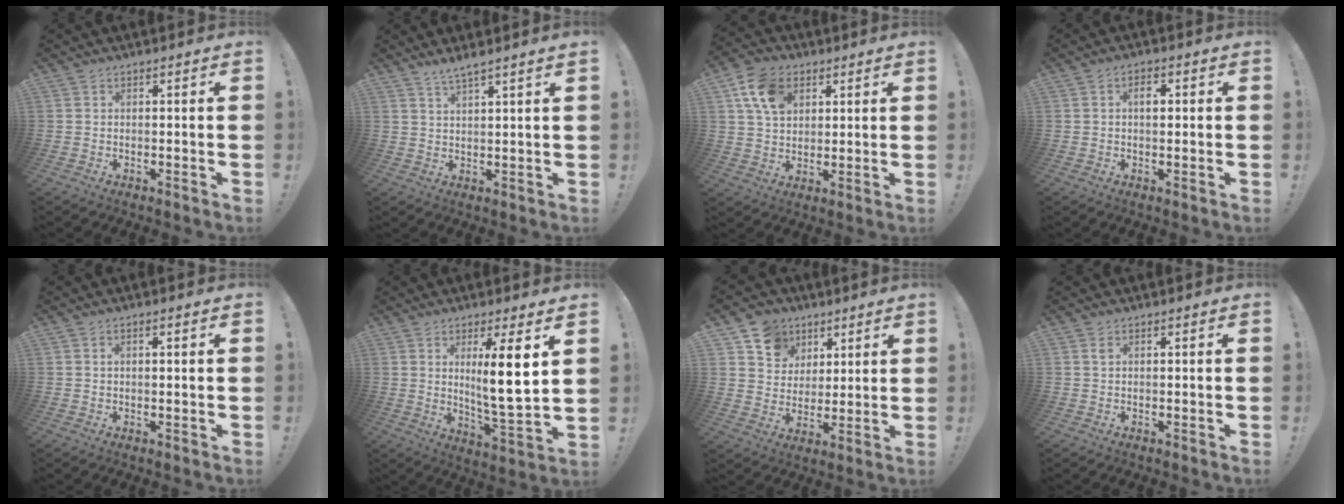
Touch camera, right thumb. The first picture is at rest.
{"total": 3.9, "force": [3.1, -0.5, 2.2], "torque": [-0.047, -0.015, 0.054]}
{"total": 12.1, "force": [5.2, 8.7, 6.5], "torque": [-0.110, -0.004, 0.104]}
{"total": 2.3, "force": [0.3, 1.3, 1.9], "torque": [-0.024, 0.005, -0.002]}
{"total": 1.3, "force": [0.1, 0.3, 1.2], "torque": [-0.032, 0.006, 0.002]}
{"total": 12.6, "force": [3.5, 1.5, 12.0], "torque": [-0.192, -0.028, 0.046]}
{"total": 10.4, "force": [5.3, 8.6, 2.4], "torque": [-0.036, -0.033, 0.106]}
{"total": 0.8, "force": [0.4, 0.4, 0.6], "torque": [-0.010, 0.000, 0.006]}